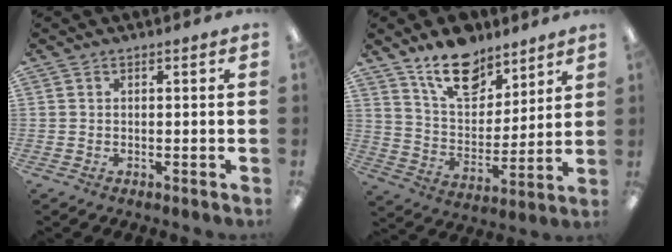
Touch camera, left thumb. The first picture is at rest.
{"total": 15.6, "force": [11.8, 7.9, 6.6], "torque": [-0.099, -0.072, 0.213]}